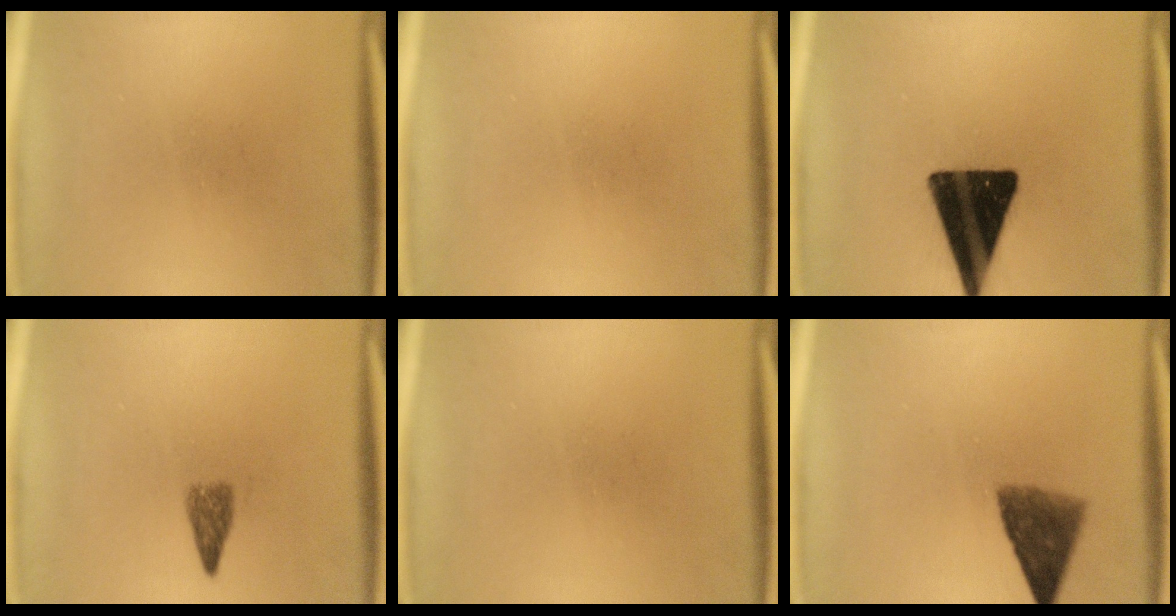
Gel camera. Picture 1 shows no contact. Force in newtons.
{"total": 0.0}
{"total": 18.7}
{"total": 2.3}
{"total": 0.0}
{"total": 6.8}